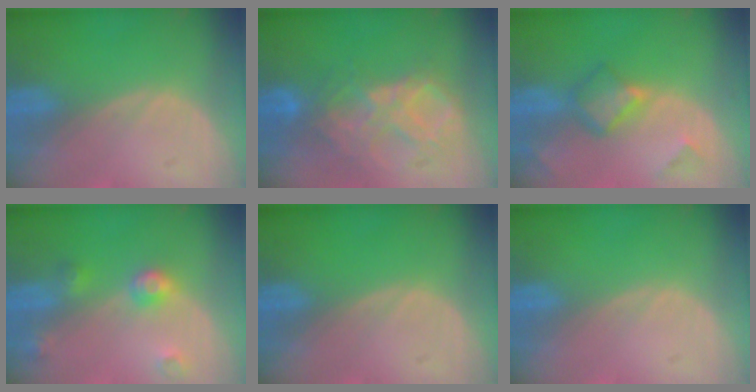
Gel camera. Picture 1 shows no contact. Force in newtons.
{"total": 9.2, "press": 7.9, "slide": 4.8}
{"total": 5.6, "press": 4.9, "slide": 2.7}
{"total": 4.6, "press": 4.1, "slide": 2.0}
{"total": 0.0}
{"total": 0.0}